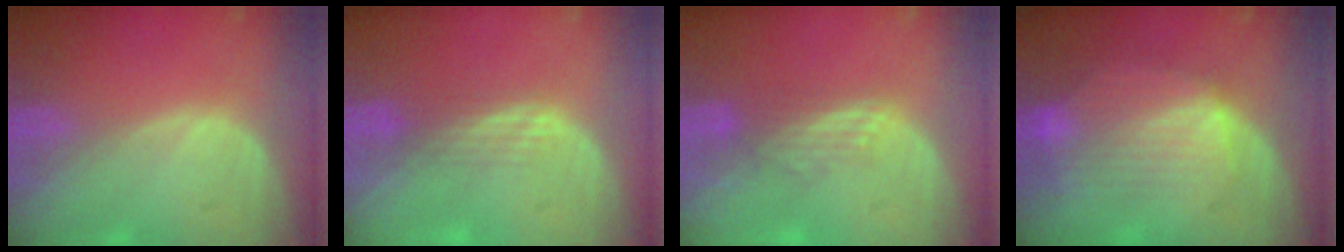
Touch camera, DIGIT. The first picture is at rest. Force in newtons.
{"total": 3.0, "press": 2.5, "slide": 1.6}
{"total": 2.8, "press": 2.7, "slide": 0.6}
{"total": 8.5, "press": 7.9, "slide": 3.0}